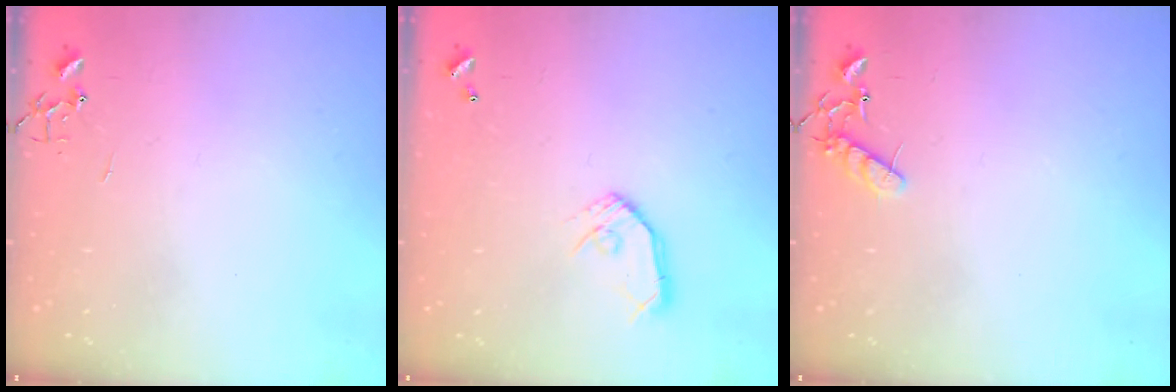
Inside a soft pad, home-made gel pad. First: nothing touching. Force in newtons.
{"total": 8.8, "press": 8.8, "slide": 0.6}
{"total": 8.1, "press": 8.1, "slide": 0.3}